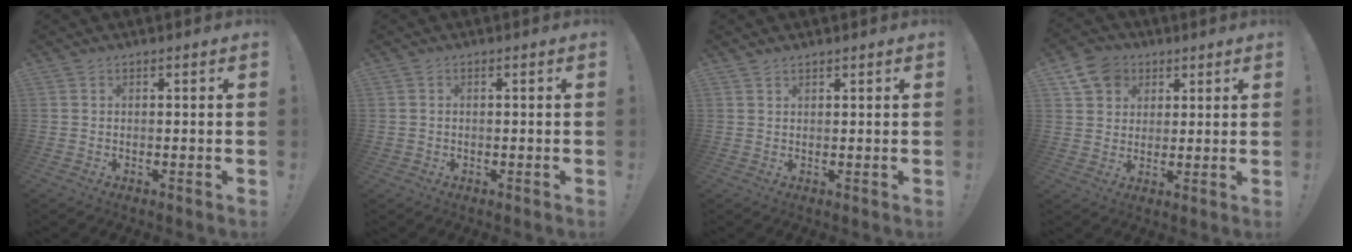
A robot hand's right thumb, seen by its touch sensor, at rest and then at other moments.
{"total": 0.8, "force": [-0.3, 0.7, 0.2], "torque": [-0.002, 0.003, -0.005]}
{"total": 0.8, "force": [0.7, -0.1, 0.2], "torque": [-0.002, 0.000, 0.014]}
{"total": 9.5, "force": [4.4, 7.9, 3.0], "torque": [-0.044, -0.019, 0.088]}